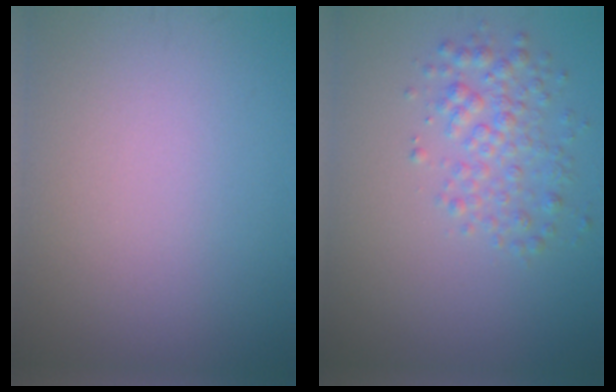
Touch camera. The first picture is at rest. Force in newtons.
{"total": 3.0, "press": 3.0, "slide": 0.0}